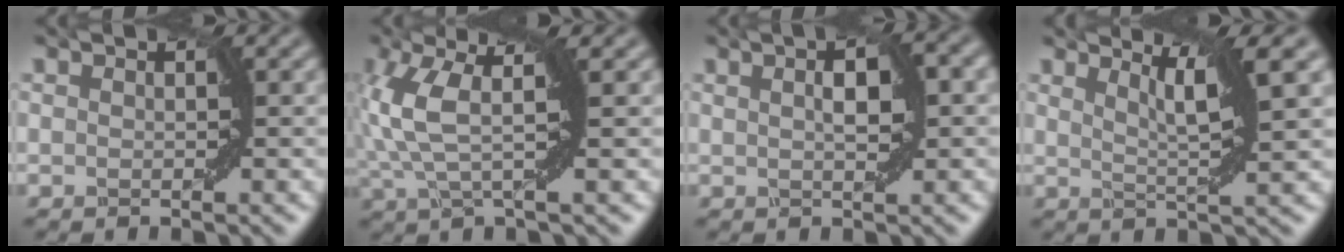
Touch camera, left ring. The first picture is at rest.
{"total": 6.5, "force": [1.1, 2.3, 6.0], "torque": [-0.150, 0.008, 0.019]}
{"total": 3.9, "force": [1.2, 1.2, 3.5], "torque": [-0.058, 0.012, 0.020]}
{"total": 4.9, "force": [2.7, 0.5, 4.1], "torque": [-0.064, 0.003, 0.049]}